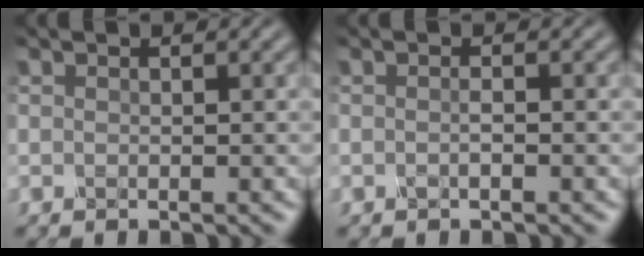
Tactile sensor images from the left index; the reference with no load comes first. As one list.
[{"total": 0.6, "force": [-0.2, 0.1, 0.6], "torque": [-0.006, 0.006, -0.007]}]